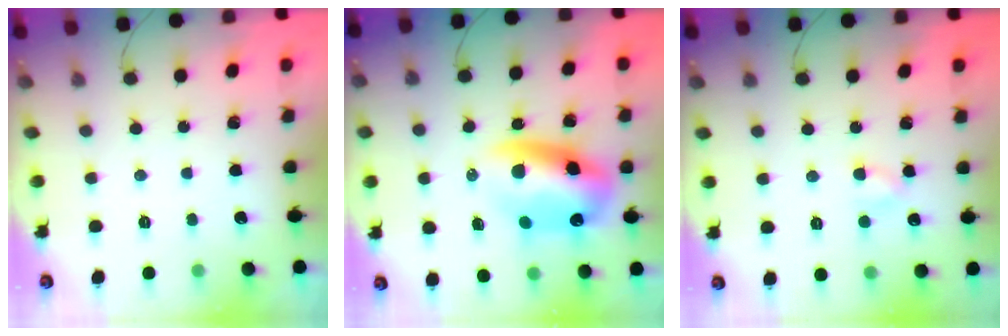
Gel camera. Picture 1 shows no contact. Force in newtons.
{"total": 12.2, "press": 11.9, "slide": 2.8}
{"total": 3.2, "press": 3.1, "slide": 1.0}